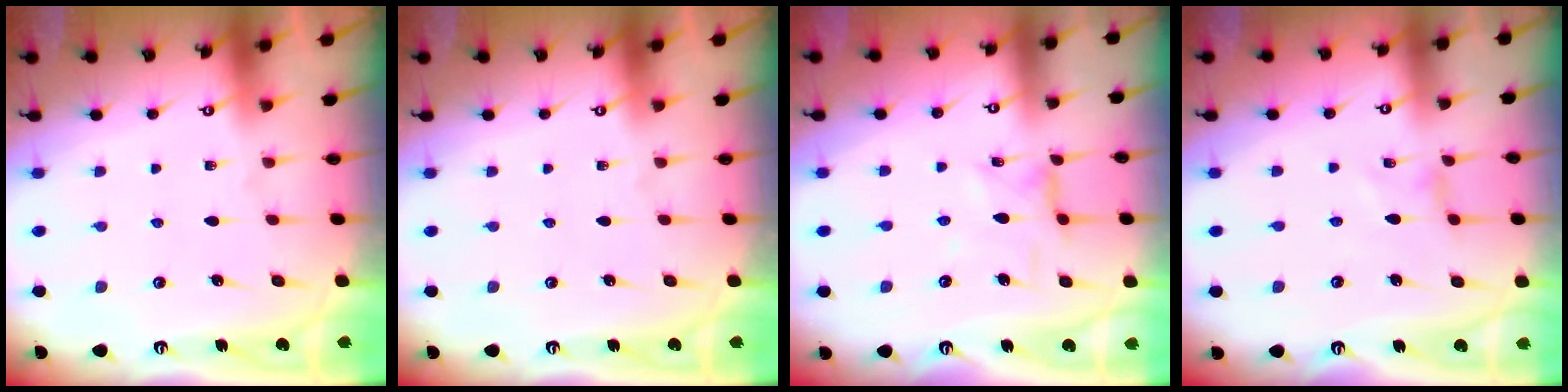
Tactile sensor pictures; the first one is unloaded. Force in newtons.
{"total": 0.0}
{"total": 1.8, "press": 1.8, "slide": 0.3}
{"total": 0.0}